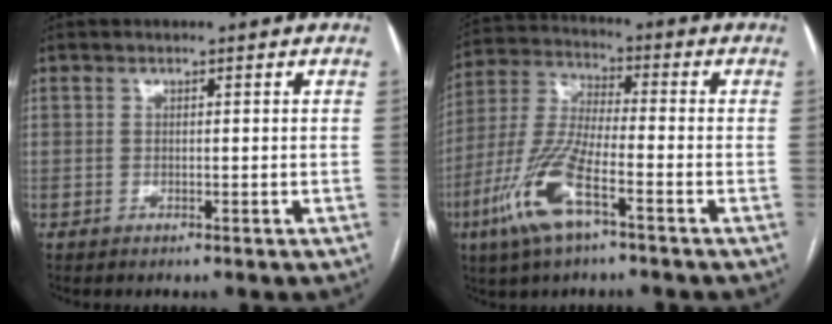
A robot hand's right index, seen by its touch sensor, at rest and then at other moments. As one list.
[{"total": 12.4, "force": [-6.0, 2.6, 10.6], "torque": [-0.237, -0.013, -0.119]}]